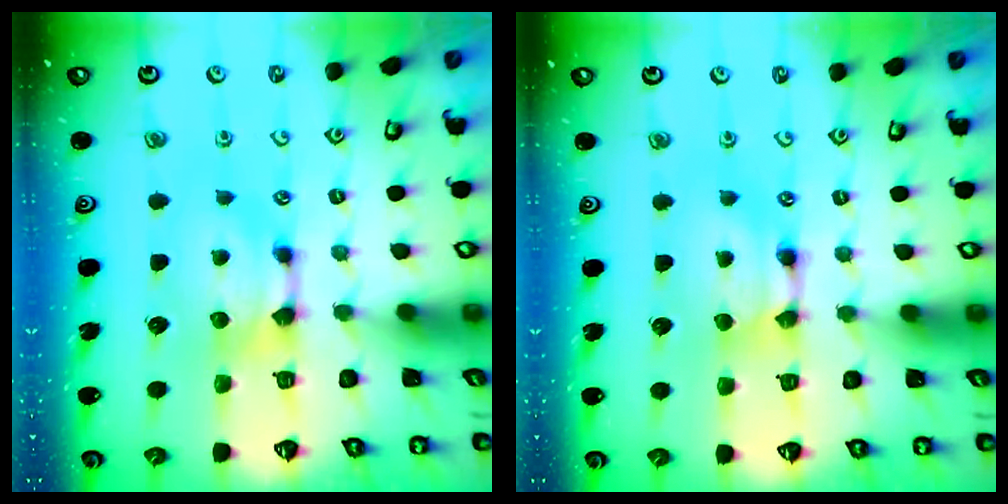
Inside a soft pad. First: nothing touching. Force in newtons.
{"total": 1.7, "press": 1.7, "slide": 0.1}